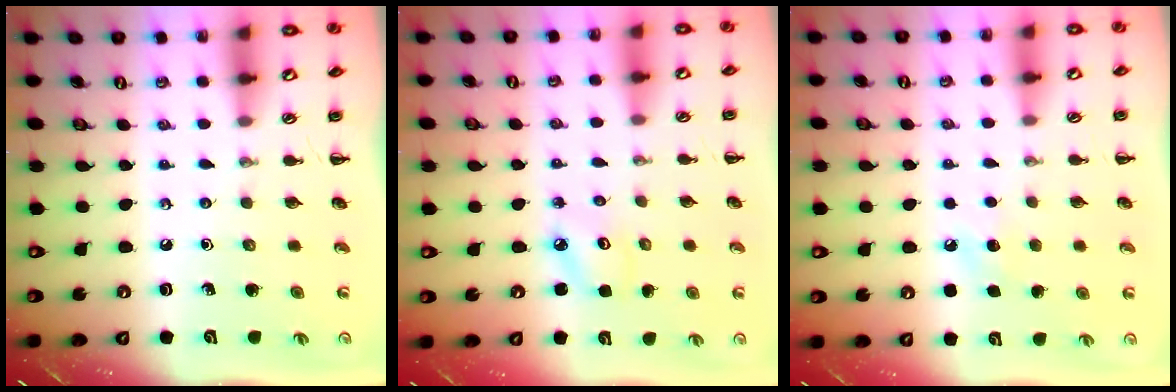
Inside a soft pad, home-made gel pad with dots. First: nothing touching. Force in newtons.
{"total": 3.5, "press": 3.4, "slide": 0.5}
{"total": 4.8, "press": 4.7, "slide": 1.2}